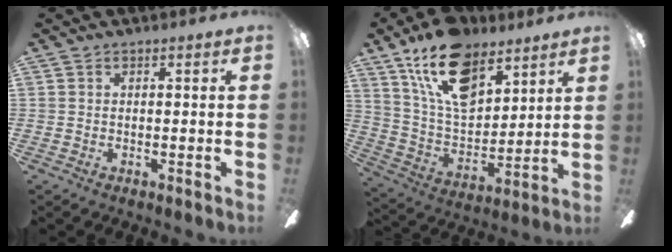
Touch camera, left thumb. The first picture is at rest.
{"total": 18.5, "force": [11.3, 10.2, 10.5], "torque": [-0.190, -0.045, 0.207]}